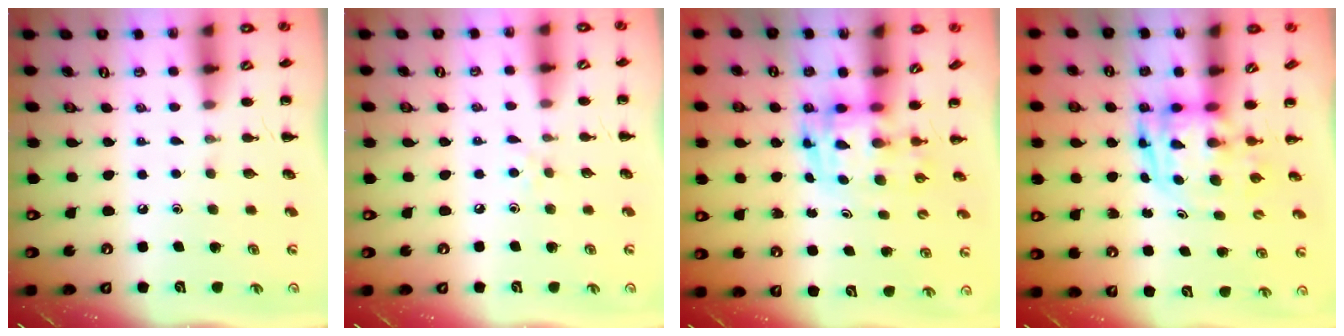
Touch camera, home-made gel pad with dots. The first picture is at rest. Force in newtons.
{"total": 3.7, "press": 3.5, "slide": 1.3}
{"total": 3.5, "press": 3.4, "slide": 0.6}
{"total": 3.4, "press": 3.3, "slide": 0.7}